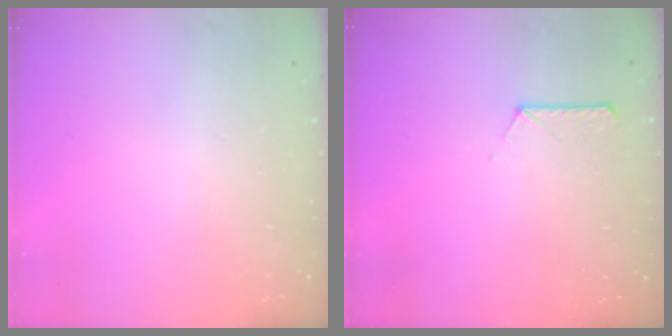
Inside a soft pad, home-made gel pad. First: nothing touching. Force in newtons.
{"total": 6.9, "press": 6.9, "slide": 0.8}